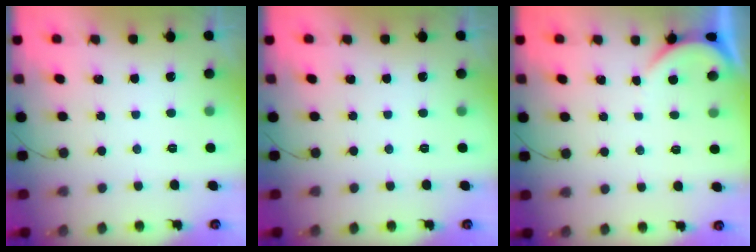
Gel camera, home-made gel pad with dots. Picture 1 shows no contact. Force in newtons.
{"total": 0.0}
{"total": 1.6, "press": 1.6, "slide": 0.2}